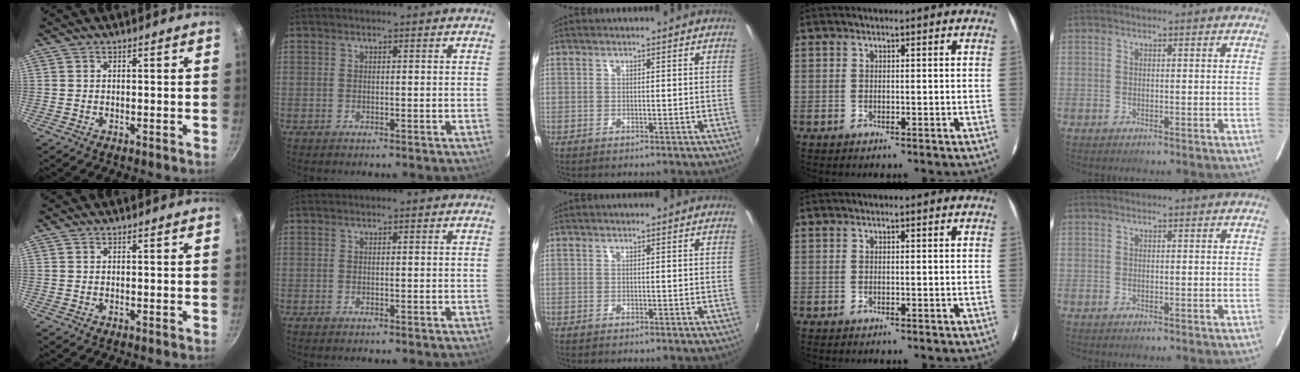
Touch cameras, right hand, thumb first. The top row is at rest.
{}